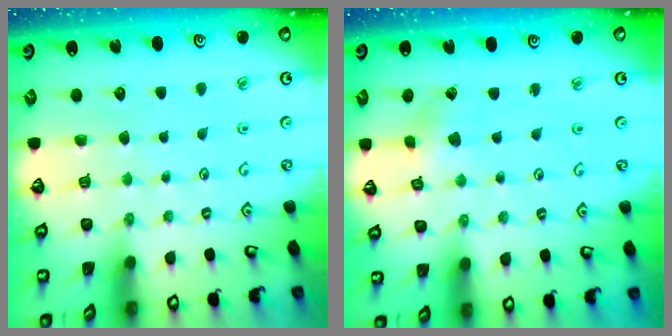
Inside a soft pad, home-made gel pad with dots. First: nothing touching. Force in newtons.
{"total": 2.6, "press": 2.6, "slide": 0.3}